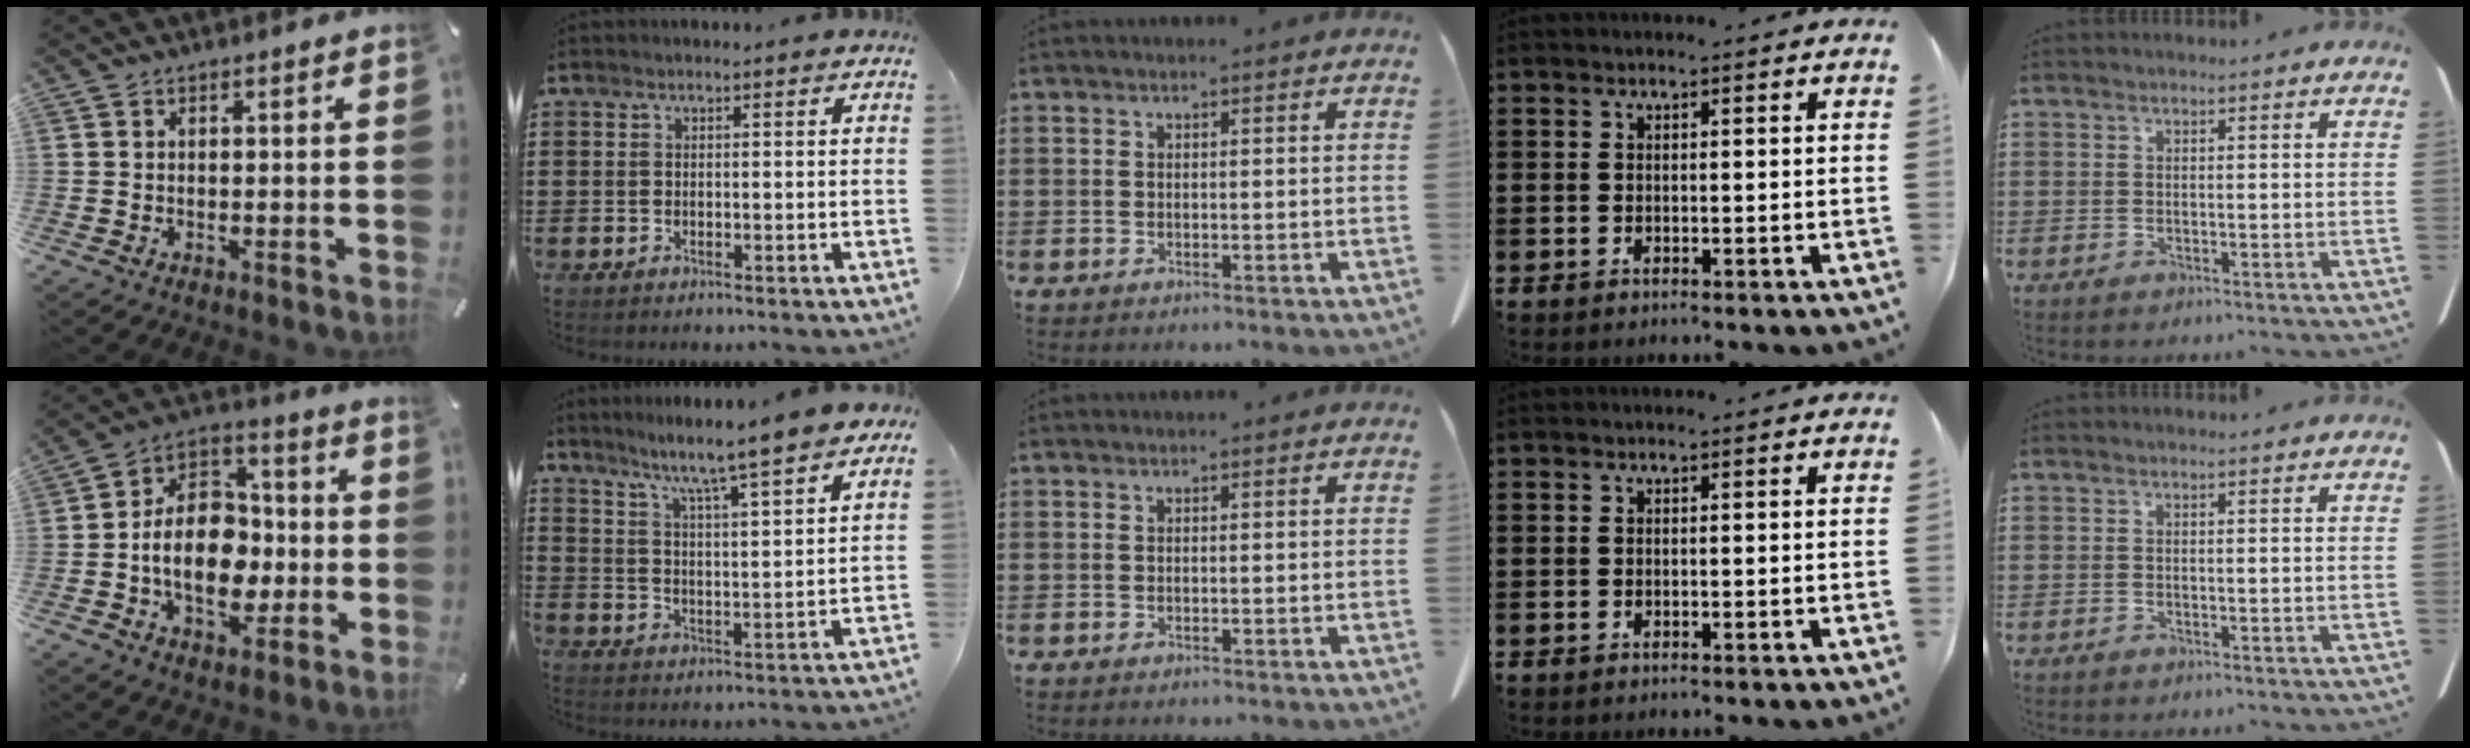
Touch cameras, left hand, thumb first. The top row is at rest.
{"thumb": {"total": 15.4, "force": [-3.4, 11.5, 9.7], "torque": [-0.186, 0.016, -0.059]}, "index": {"total": 5.1, "force": [4.5, -1.3, 2.0], "torque": [-0.061, -0.040, 0.065]}}